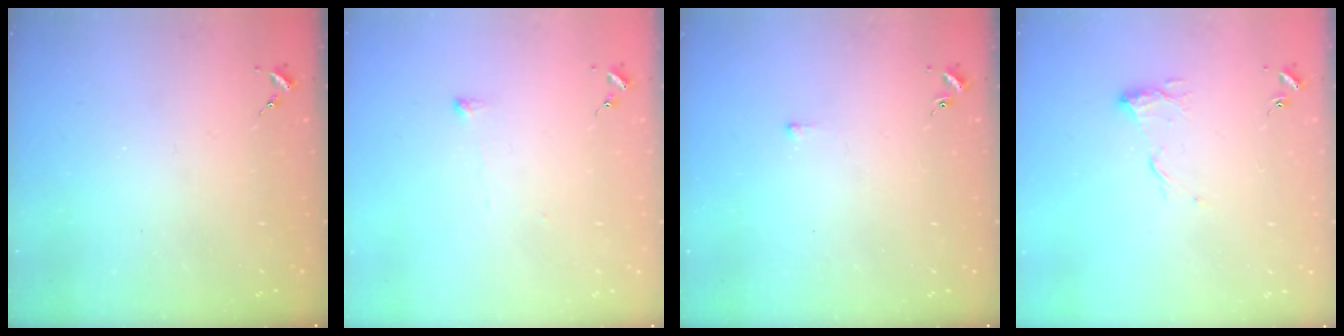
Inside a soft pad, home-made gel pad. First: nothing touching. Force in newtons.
{"total": 2.7, "press": 2.6, "slide": 0.5}
{"total": 1.6, "press": 1.6, "slide": 0.2}
{"total": 7.9, "press": 7.9, "slide": 0.3}